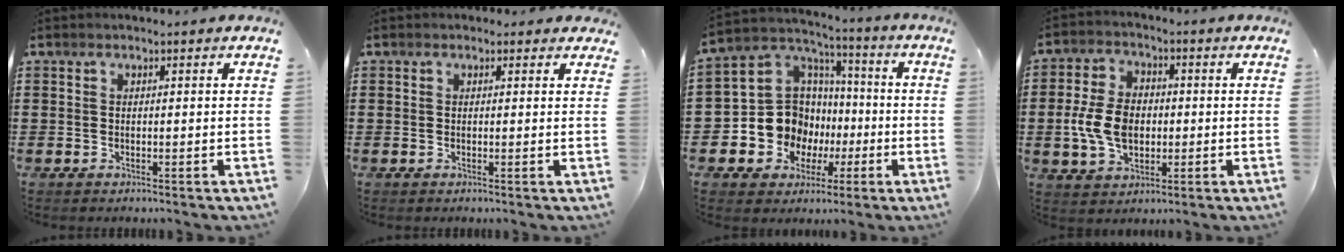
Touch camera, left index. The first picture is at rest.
{"total": 0.8, "force": [0.2, 0.7, 0.3], "torque": [-0.008, 0.006, 0.002]}
{"total": 12.2, "force": [-3.0, 11.1, 4.2], "torque": [-0.119, 0.009, -0.048]}
{"total": 7.9, "force": [-1.0, 5.5, 5.6], "torque": [-0.134, 0.007, -0.022]}